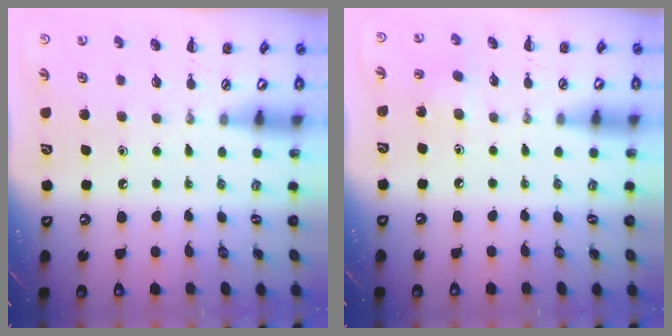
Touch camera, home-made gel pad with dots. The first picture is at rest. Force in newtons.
{"total": 2.8, "press": 2.7, "slide": 0.9}